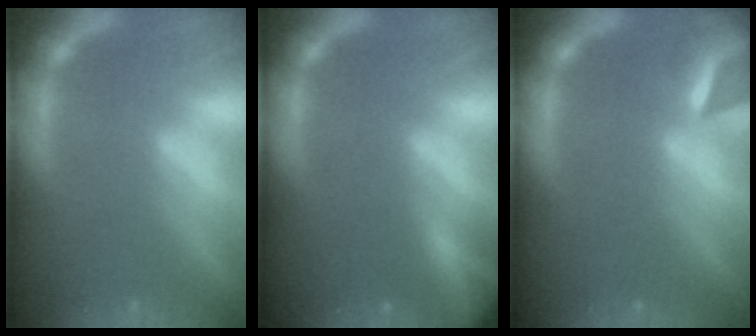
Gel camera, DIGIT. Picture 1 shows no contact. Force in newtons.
{"total": 6.5}
{"total": 3.9}